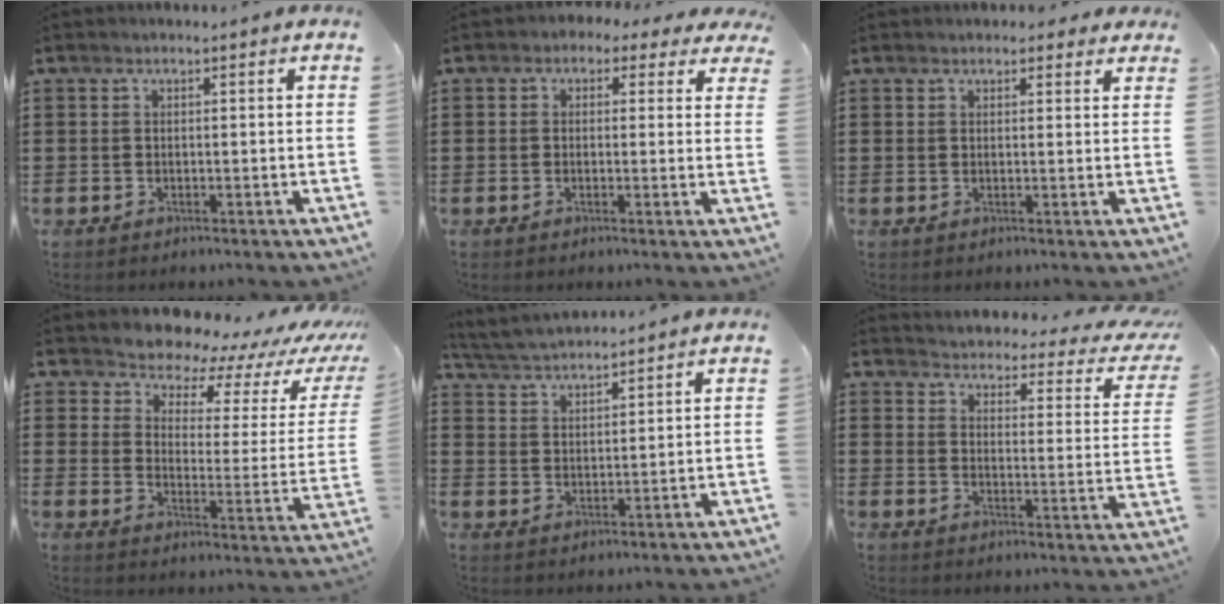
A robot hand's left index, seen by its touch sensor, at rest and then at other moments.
{"total": 1.7, "force": [0.3, 1.5, 0.8], "torque": [-0.024, 0.011, 0.003]}
{"total": 1.8, "force": [1.6, 0.8, 0.4], "torque": [-0.004, 0.003, 0.028]}
{"total": 6.7, "force": [6.4, 1.8, 0.5], "torque": [-0.035, -0.059, 0.108]}
{"total": 3.8, "force": [3.7, 0.2, 0.4], "torque": [-0.024, -0.012, 0.067]}
{"total": 2.6, "force": [2.5, 0.2, 0.6], "torque": [-0.033, -0.029, 0.034]}